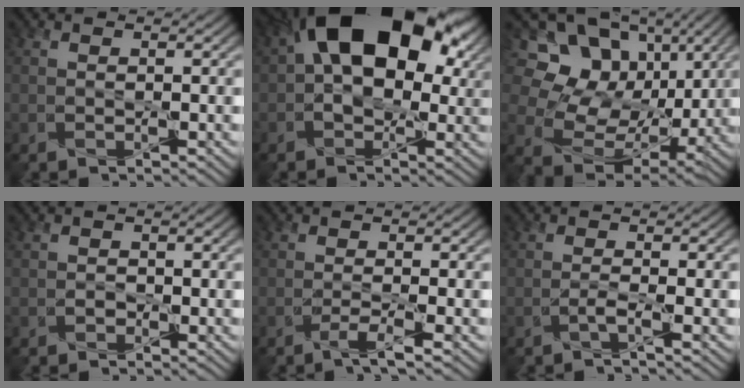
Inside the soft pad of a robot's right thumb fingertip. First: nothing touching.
{"total": 18.6, "force": [4.9, 11.3, 13.9], "torque": [-0.212, 0.034, 0.065]}
{"total": 16.6, "force": [5.2, 12.8, 9.2], "torque": [-0.245, 0.049, 0.117]}
{"total": 1.1, "force": [-0.8, 0.8, 0.3], "torque": [-0.001, -0.002, -0.015]}
{"total": 2.2, "force": [-1.6, -0.1, 1.6], "torque": [-0.030, 0.008, -0.034]}
{"total": 1.5, "force": [-1.1, -0.2, 1.0], "torque": [-0.022, 0.008, -0.024]}